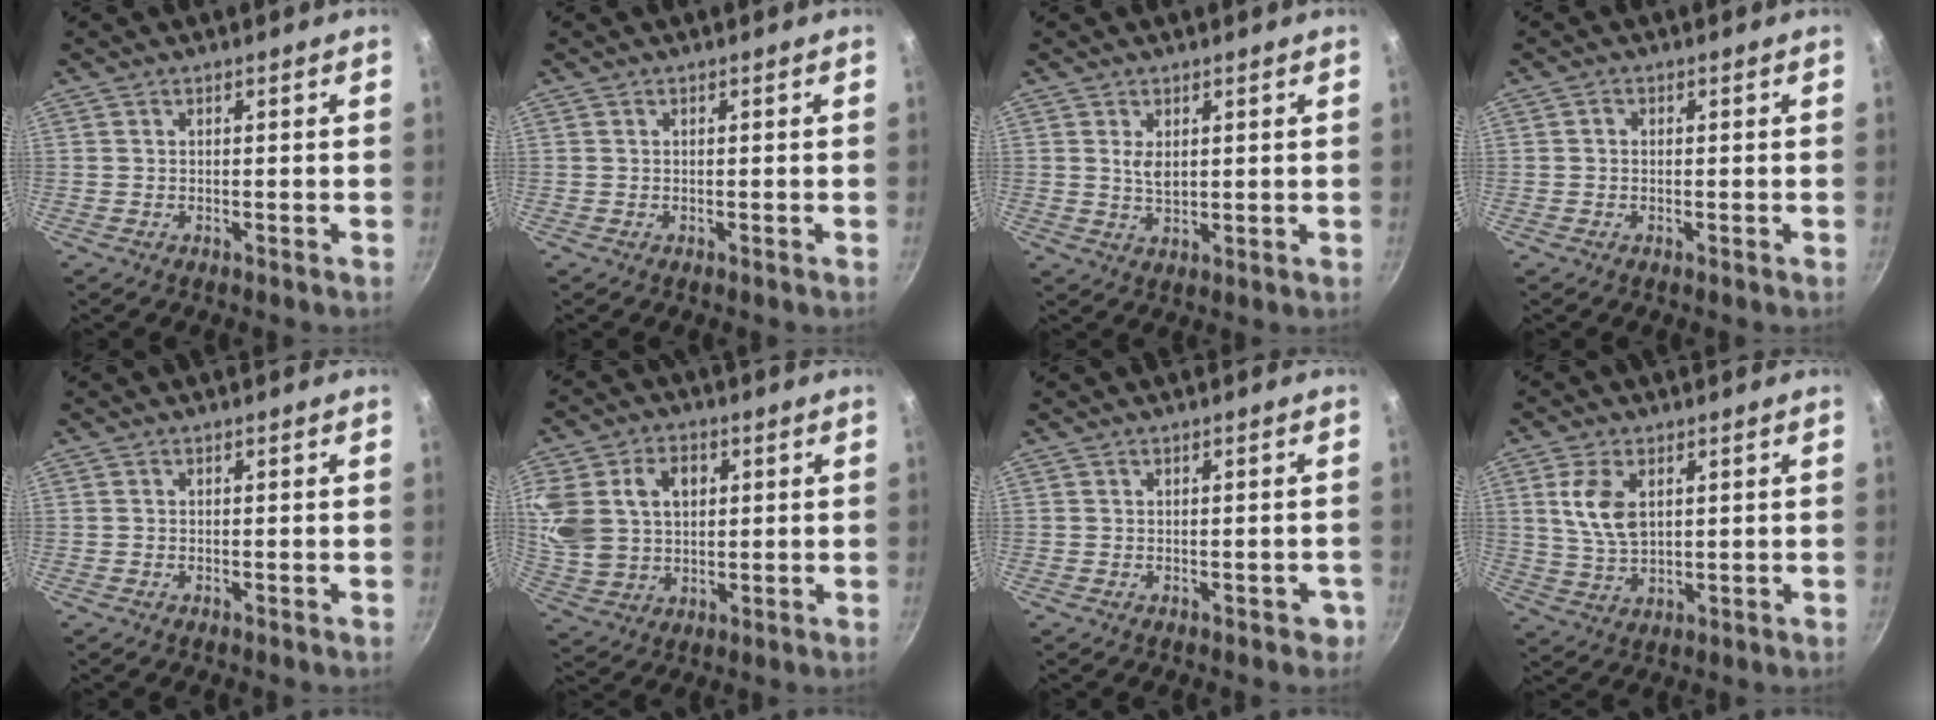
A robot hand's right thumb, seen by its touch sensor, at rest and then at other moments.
{"total": 0.0}
{"total": 3.6, "force": [1.1, 1.9, 2.8], "torque": [-0.047, -0.009, 0.023]}
{"total": 1.0, "force": [0.0, 0.8, 0.5], "torque": [-0.009, 0.006, 0.000]}
{"total": 0.0}
{"total": 16.8, "force": [4.1, 12.7, 10.2], "torque": [-0.211, 0.008, 0.083]}
{"total": 2.1, "force": [-0.9, 1.3, 1.5], "torque": [-0.001, 0.012, -0.007]}
{"total": 7.9, "force": [2.3, 4.6, 6.0], "torque": [-0.112, -0.013, 0.048]}